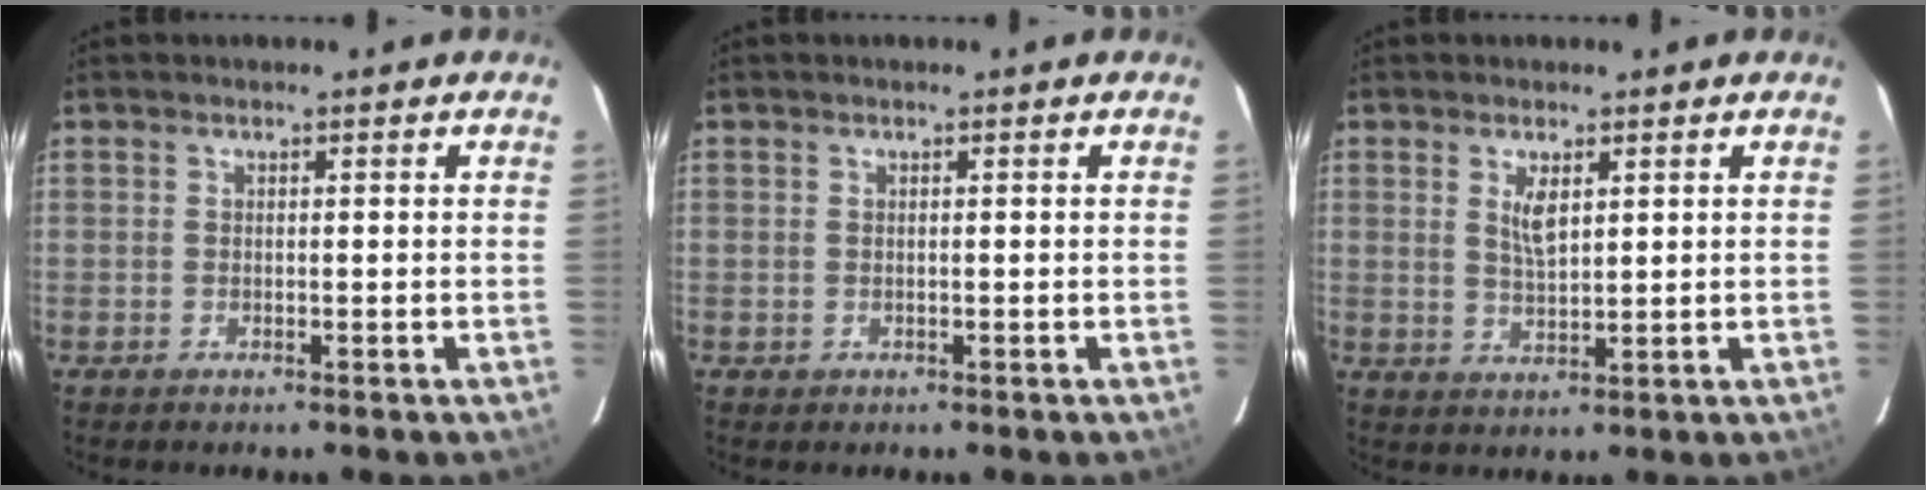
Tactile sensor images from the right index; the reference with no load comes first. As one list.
[{"total": 0.0}, {"total": 3.9, "force": [1.6, 1.5, 3.3], "torque": [-0.058, -0.002, 0.031]}]